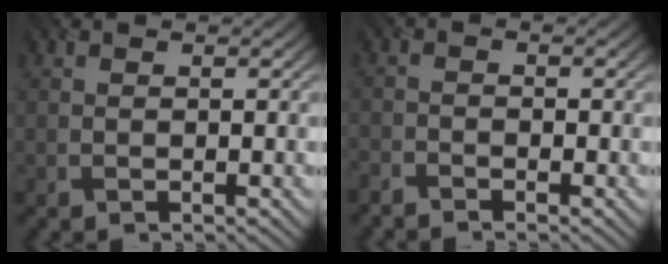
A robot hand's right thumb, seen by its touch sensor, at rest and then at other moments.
{"total": 2.2, "force": [-2.1, 0.3, 0.5], "torque": [-0.011, -0.009, -0.047]}